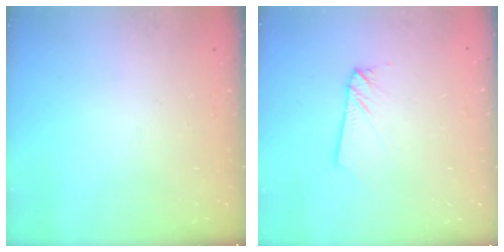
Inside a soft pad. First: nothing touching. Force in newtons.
{"total": 2.2, "press": 2.2, "slide": 0.2}